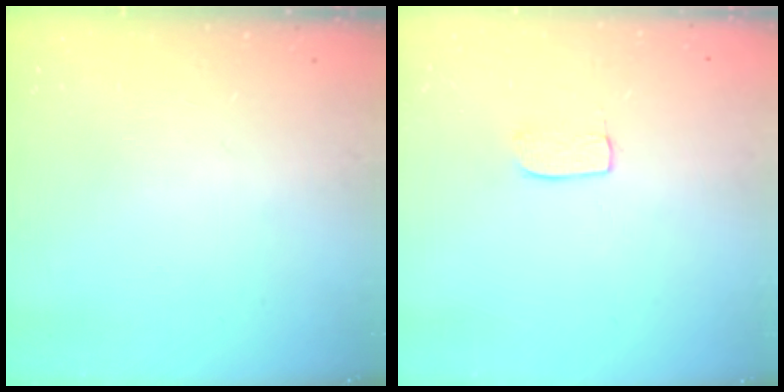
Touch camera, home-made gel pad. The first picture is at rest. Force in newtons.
{"total": 5.0, "press": 5.0, "slide": 0.3}